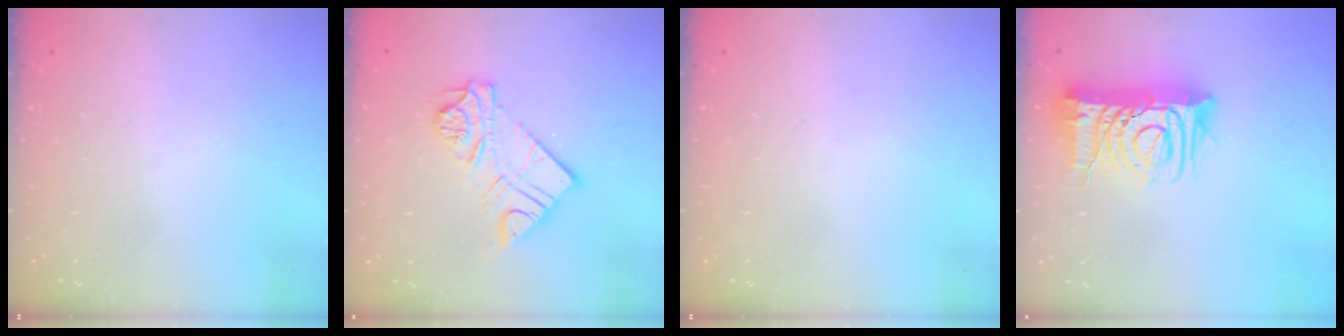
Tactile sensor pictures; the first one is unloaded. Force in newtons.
{"total": 14.2, "press": 14.1, "slide": 1.6}
{"total": 0.0}
{"total": 13.2, "press": 13.1, "slide": 1.8}